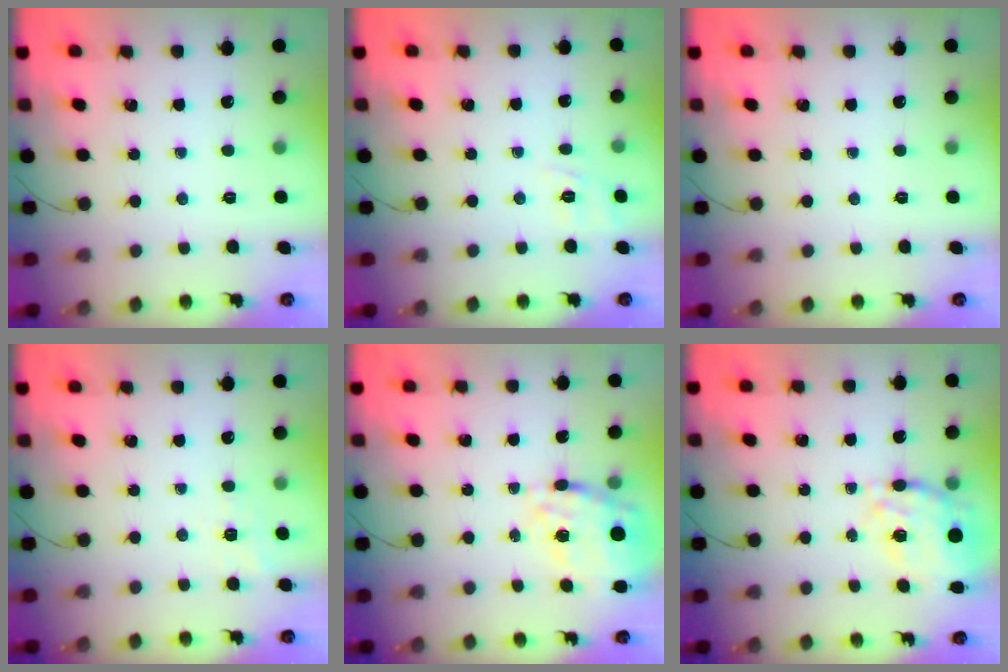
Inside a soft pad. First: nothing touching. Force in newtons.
{"total": 2.2, "press": 0.7, "slide": 2.1}
{"total": 0.0}
{"total": 1.6, "press": 0.2, "slide": 1.6}
{"total": 18.2, "press": 17.8, "slide": 3.7}
{"total": 12.8, "press": 12.0, "slide": 4.6}